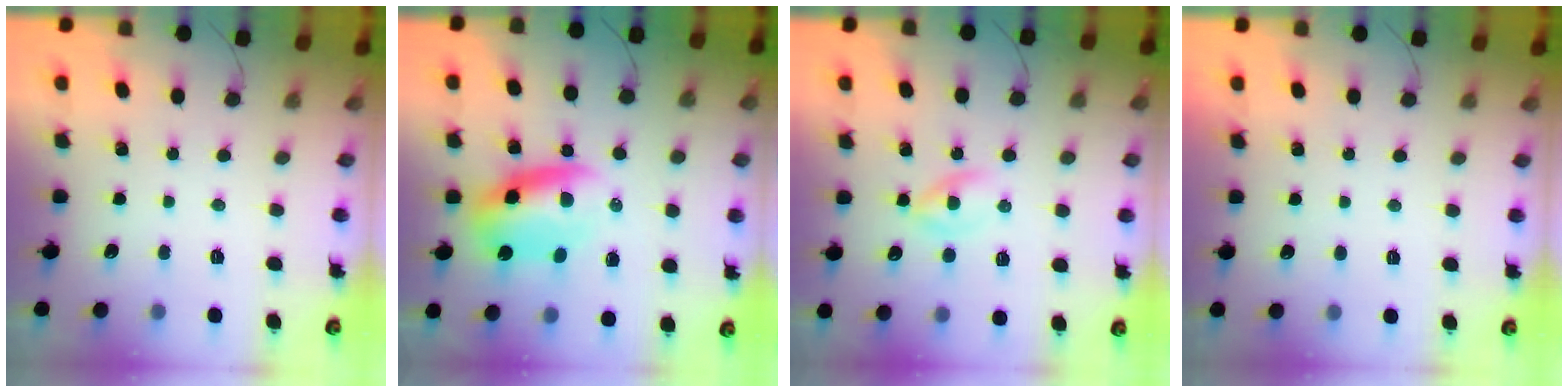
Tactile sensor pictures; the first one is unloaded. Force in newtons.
{"total": 10.1, "press": 9.7, "slide": 2.6}
{"total": 2.5, "press": 2.2, "slide": 1.2}
{"total": 1.0, "press": 1.0, "slide": 0.2}